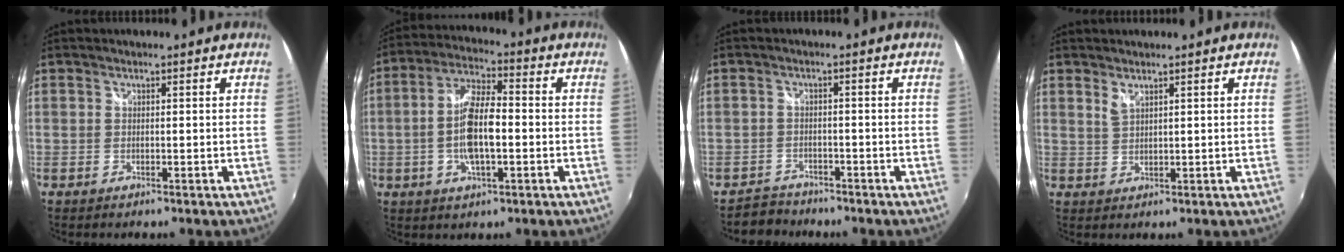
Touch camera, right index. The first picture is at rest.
{"total": 10.5, "force": [-1.7, 3.5, 9.7], "torque": [-0.195, 0.006, -0.033]}
{"total": 4.2, "force": [-3.8, 2.0, -0.2], "torque": [-0.010, 0.009, -0.067]}
{"total": 1.6, "force": [1.3, 0.4, 1.0], "torque": [-0.018, 0.000, 0.023]}